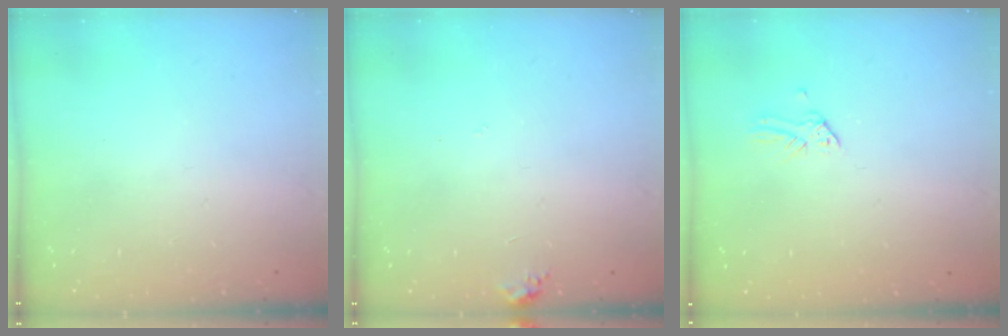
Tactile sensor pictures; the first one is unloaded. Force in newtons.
{"total": 7.3, "press": 7.3, "slide": 0.6}
{"total": 0.0}